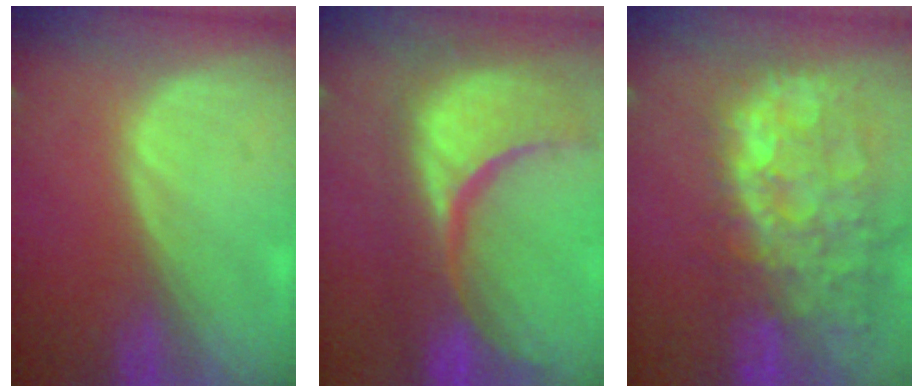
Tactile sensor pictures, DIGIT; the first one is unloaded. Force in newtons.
{"total": 15.3, "press": 12.1, "slide": 9.4}
{"total": 14.9, "press": 12.0, "slide": 8.8}